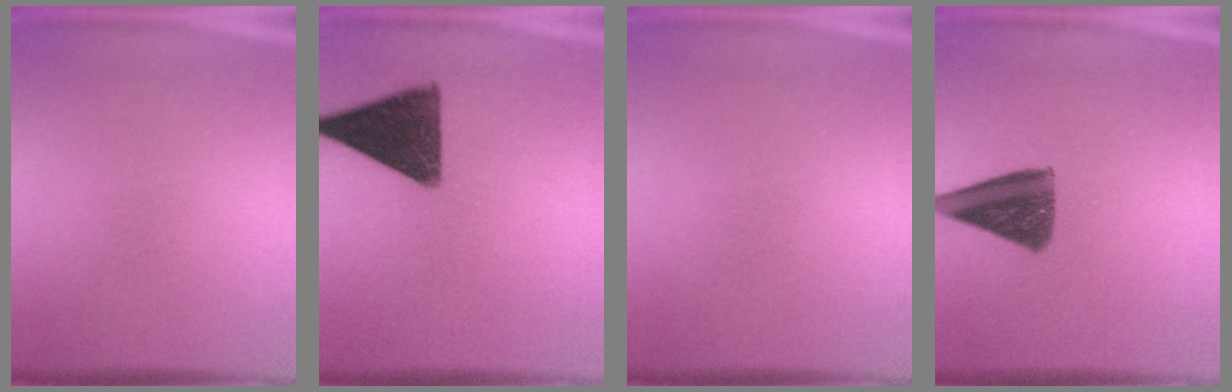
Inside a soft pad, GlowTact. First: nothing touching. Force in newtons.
{"total": 13.9}
{"total": 0.0}
{"total": 10.8}